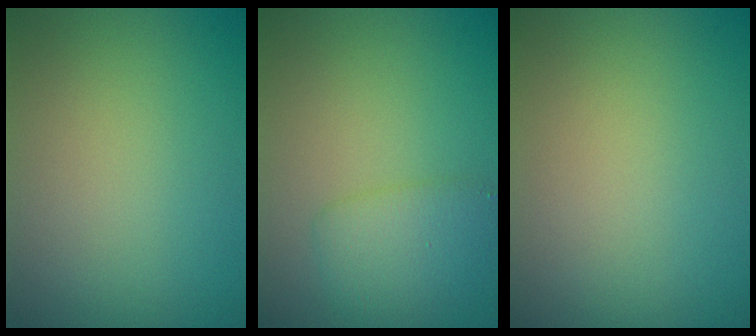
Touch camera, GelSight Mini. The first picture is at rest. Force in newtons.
{"total": 2.8, "press": 2.8, "slide": 0.1}
{"total": 0.0}